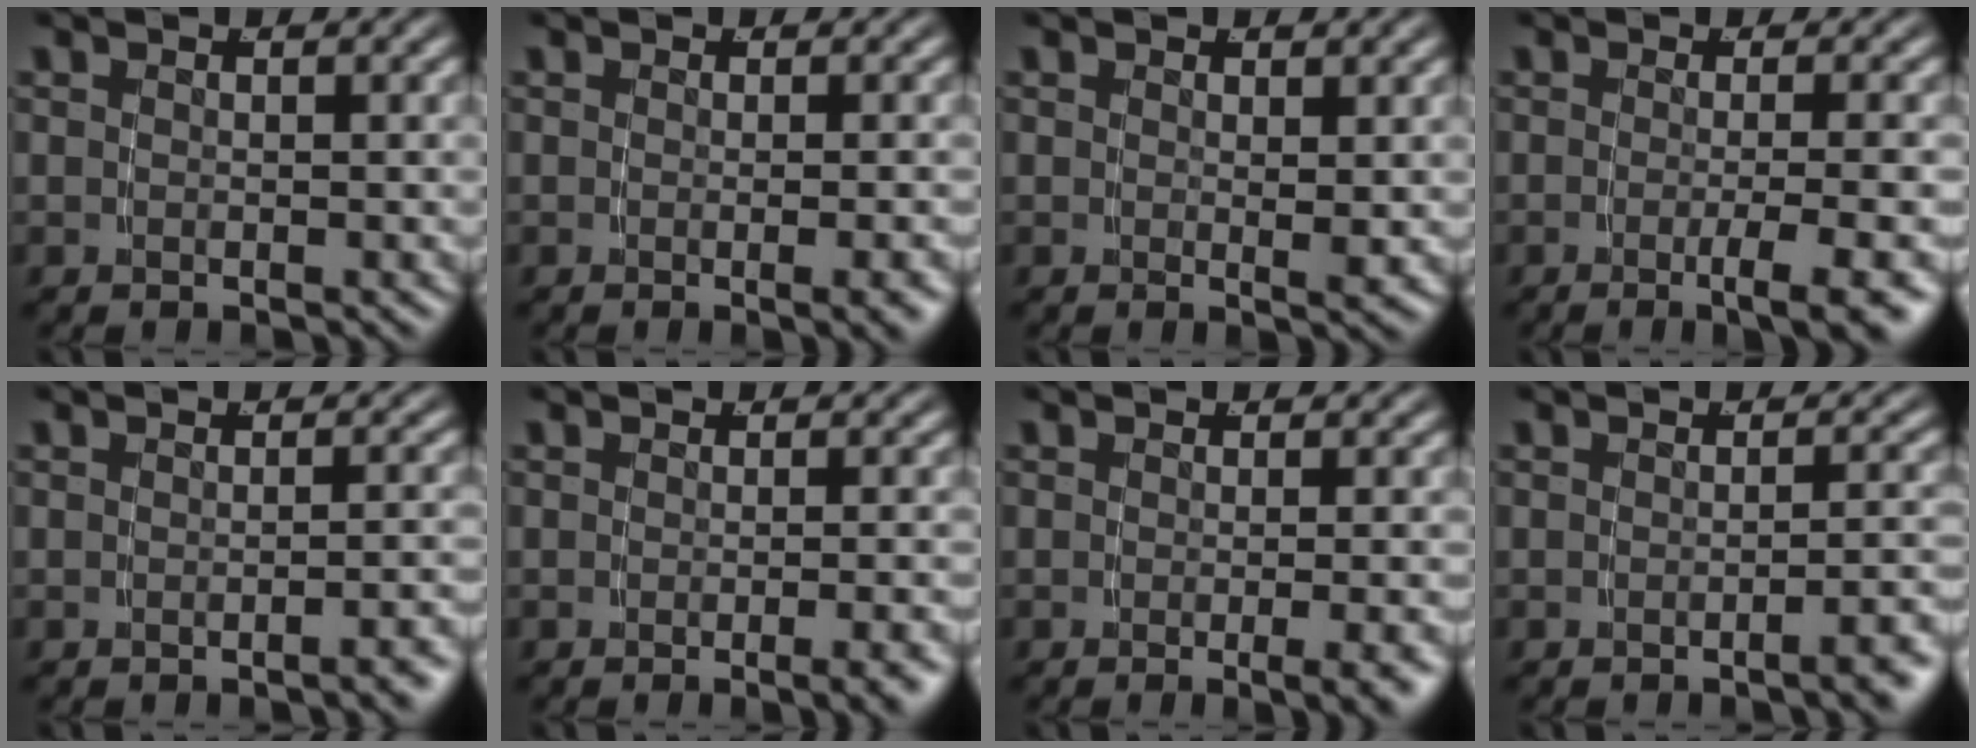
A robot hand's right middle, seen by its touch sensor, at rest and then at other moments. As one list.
[{"total": 1.5, "force": [-0.6, -0.5, 1.3], "torque": [-0.016, 0.002, -0.010]}, {"total": 1.0, "force": [0.4, -0.4, 0.8], "torque": [-0.009, -0.008, 0.009]}, {"total": 4.3, "force": [-2.6, -0.3, 3.3], "torque": [-0.041, -0.008, -0.037]}, {"total": 1.5, "force": [-1.2, -0.3, 0.9], "torque": [-0.008, 0.012, -0.024]}, {"total": 1.8, "force": [-1.1, -0.4, 1.3], "torque": [-0.015, 0.009, -0.021]}, {"total": 2.6, "force": [-1.4, -0.3, 2.1], "torque": [-0.020, 0.002, -0.023]}, {"total": 2.4, "force": [-1.6, -0.2, 1.7], "torque": [-0.017, 0.011, -0.030]}]